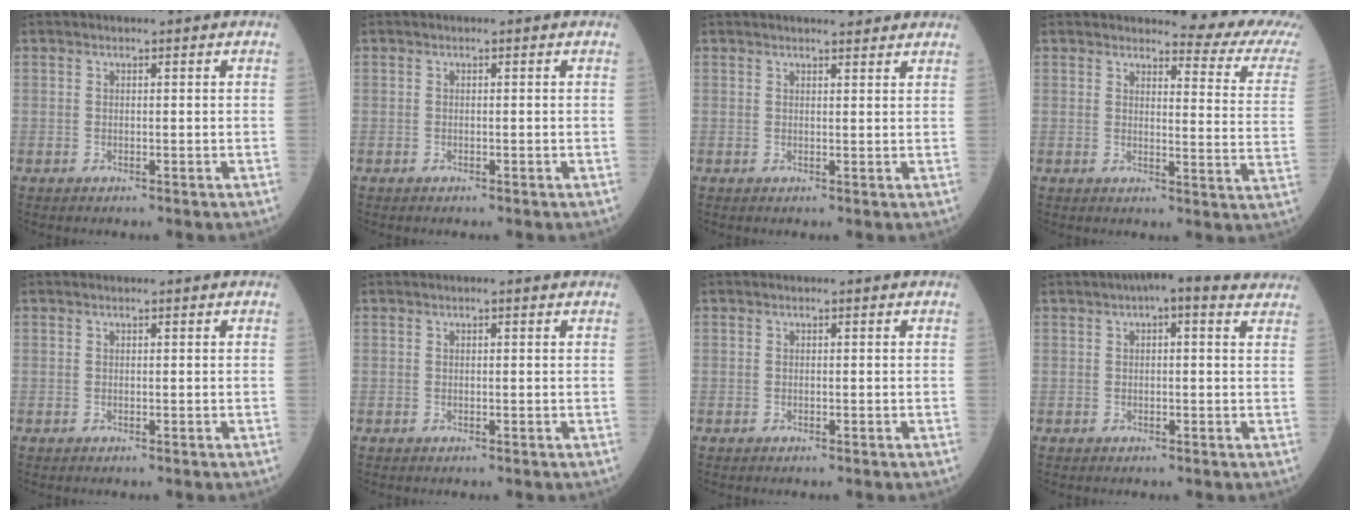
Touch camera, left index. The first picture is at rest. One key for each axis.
{"total": 0.0}
{"total": 4.2, "fx": 3.8, "fy": 0.6, "fz": 1.5, "tx": -0.016, "ty": 0.010, "tz": 0.042}
{"total": 10.3, "fx": 9.9, "fy": 0.0, "fz": 2.9, "tx": -0.025, "ty": -0.071, "tz": 0.093}
{"total": 0.0}
{"total": 0.5, "fx": 0.4, "fy": 0.0, "fz": 0.3, "tx": -0.007, "ty": 0.010, "tz": 0.004}
{"total": 0.0}
{"total": 6.5, "fx": 4.7, "fy": 1.7, "fz": 4.2, "tx": -0.055, "ty": 0.042, "tz": 0.051}